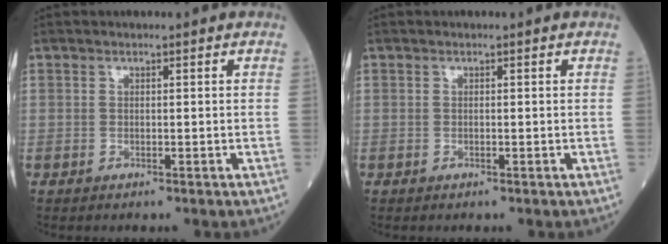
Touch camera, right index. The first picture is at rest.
{"total": 0.0}